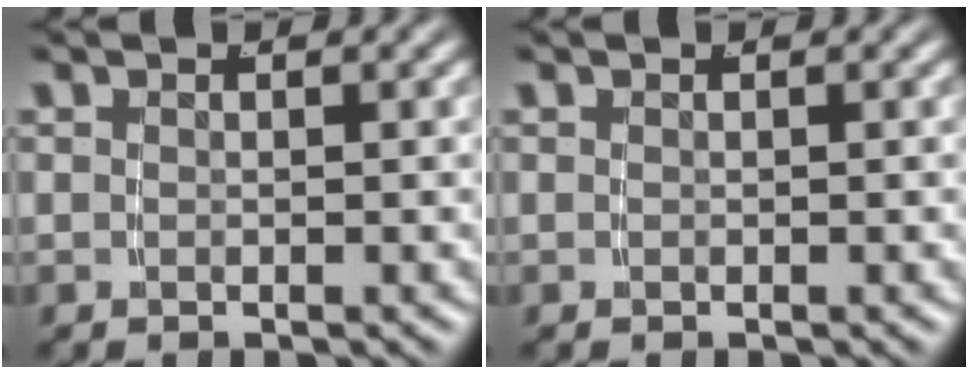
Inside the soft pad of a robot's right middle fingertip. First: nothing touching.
{"total": 0.0}